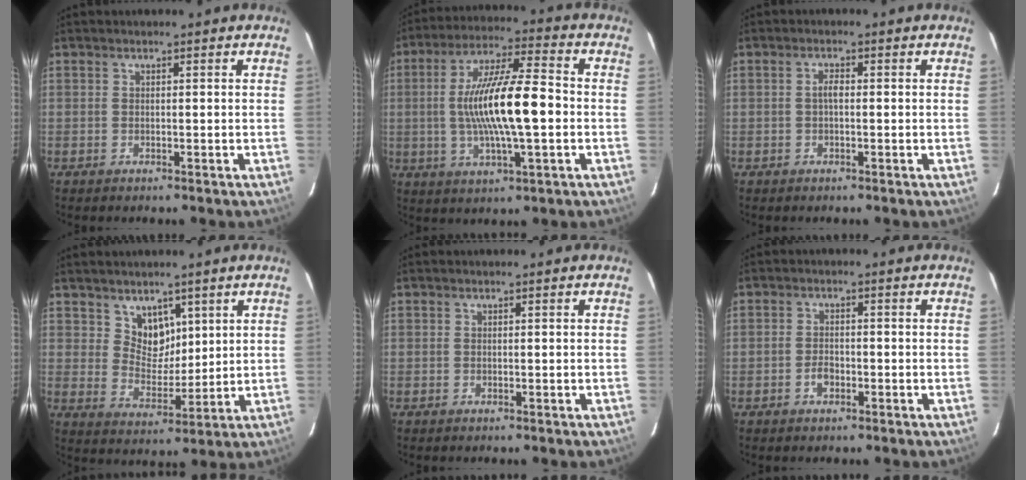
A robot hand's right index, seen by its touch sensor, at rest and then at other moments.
{"total": 15.9, "force": [-1.1, 2.8, 15.6], "torque": [-0.288, 0.007, -0.021]}
{"total": 1.5, "force": [-0.1, 0.6, 1.4], "torque": [-0.027, 0.007, -0.005]}
{"total": 6.2, "force": [3.8, 4.5, 2.1], "torque": [-0.026, 0.001, 0.076]}
{"total": 0.0}
{"total": 2.4, "force": [-1.2, 1.6, 1.4], "torque": [-0.028, 0.003, -0.022]}